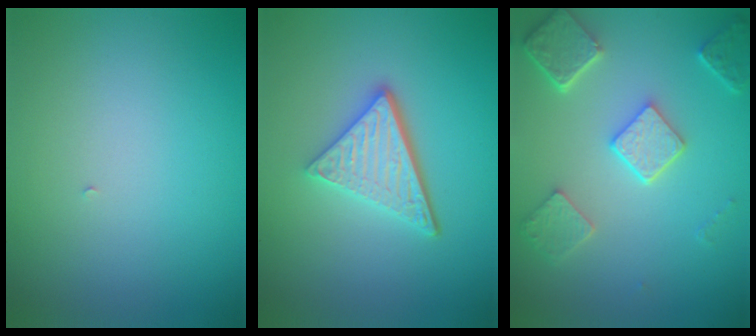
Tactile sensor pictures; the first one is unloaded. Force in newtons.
{"total": 4.4, "press": 3.3, "slide": 2.9}
{"total": 4.9, "press": 3.8, "slide": 3.1}